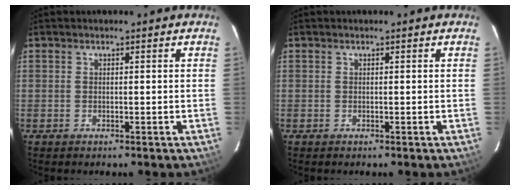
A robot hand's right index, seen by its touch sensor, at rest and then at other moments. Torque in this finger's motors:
{"motor_torque": [0.00, 0.00, 0.00, 0.00]}